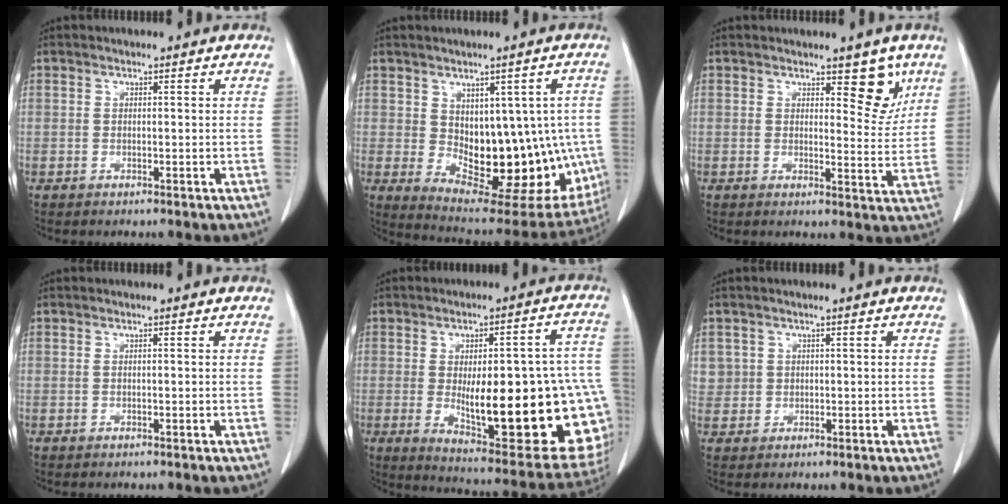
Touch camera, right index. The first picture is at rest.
{"total": 18.4, "force": [-1.8, 9.1, 15.9], "torque": [-0.174, 0.003, 0.005]}
{"total": 5.3, "force": [3.3, 2.2, 3.5], "torque": [-0.028, -0.013, 0.040]}
{"total": 0.0}
{"total": 27.1, "force": [-3.9, 7.3, 25.8], "torque": [-0.256, 0.006, -0.029]}
{"total": 2.7, "force": [0.9, 2.6, 0.0], "torque": [0.018, 0.003, 0.014]}